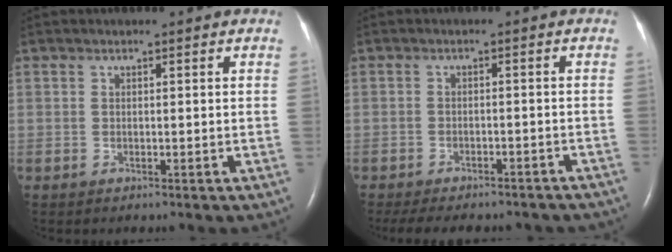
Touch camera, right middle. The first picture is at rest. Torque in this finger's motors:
{"motor_torque": [0.62, -0.68, 0.16, 0.04]}